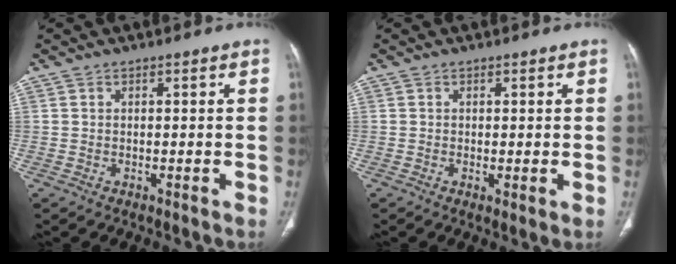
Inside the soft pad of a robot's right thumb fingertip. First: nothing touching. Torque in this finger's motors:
{"motor_torque": [-0.45, -0.09, -0.24, 0.04, -0.01]}